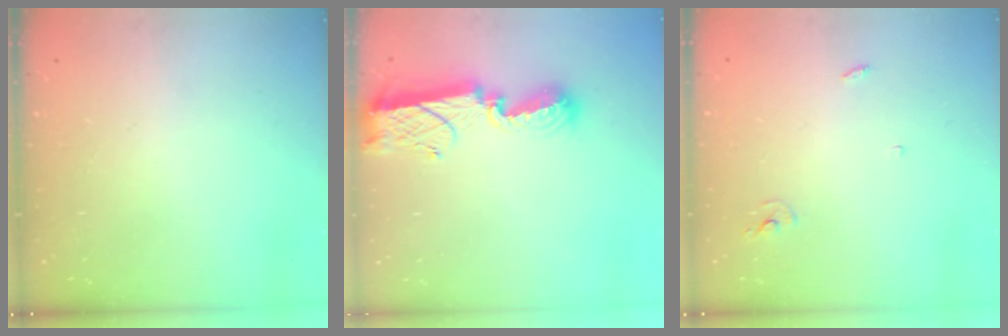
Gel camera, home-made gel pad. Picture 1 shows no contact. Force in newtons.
{"total": 11.4, "press": 11.4, "slide": 0.8}
{"total": 2.4, "press": 2.4, "slide": 0.2}